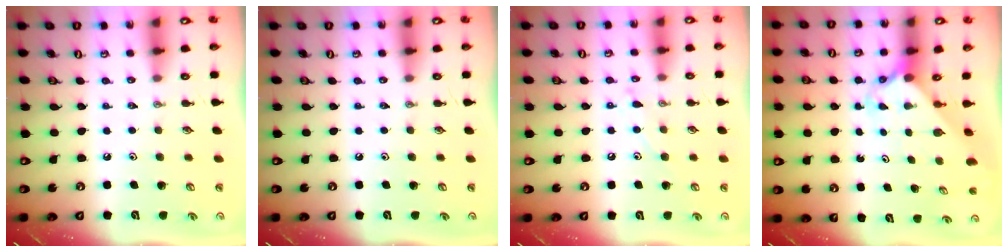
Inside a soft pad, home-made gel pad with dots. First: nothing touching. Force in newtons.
{"total": 0.0}
{"total": 7.4, "press": 7.4, "slide": 0.6}
{"total": 2.3, "press": 2.3, "slide": 0.2}